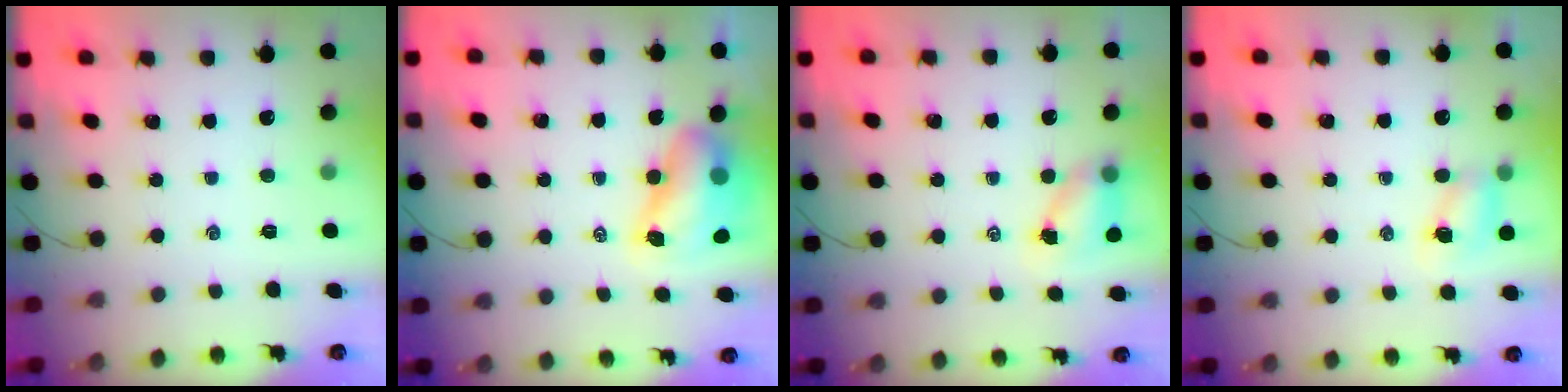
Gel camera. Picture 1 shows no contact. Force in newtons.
{"total": 9.0, "press": 8.8, "slide": 1.9}
{"total": 5.0, "press": 5.0, "slide": 0.7}
{"total": 5.2, "press": 5.1, "slide": 0.7}